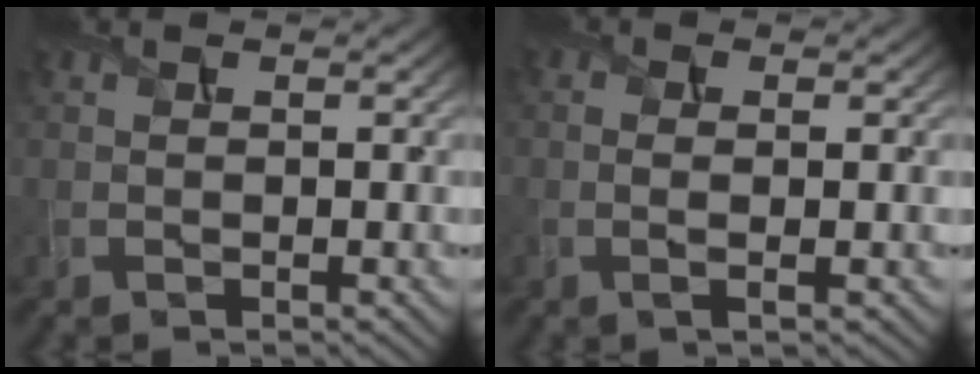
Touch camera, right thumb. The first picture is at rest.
{"total": 1.6, "force": [-0.2, 0.4, 1.6], "torque": [-0.036, -0.001, -0.005]}